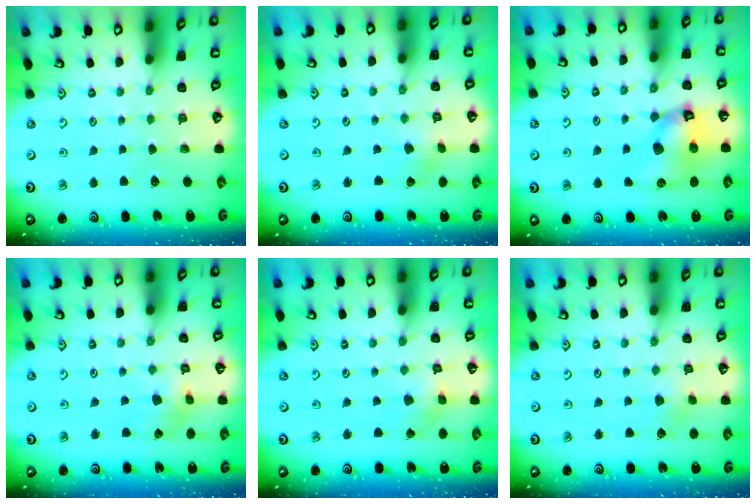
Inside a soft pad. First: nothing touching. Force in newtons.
{"total": 0.8, "press": 0.7, "slide": 0.2}
{"total": 11.1, "press": 11.0, "slide": 1.0}
{"total": 4.5, "press": 4.5, "slide": 0.5}
{"total": 2.2, "press": 2.2, "slide": 0.2}
{"total": 3.2, "press": 3.1, "slide": 0.3}